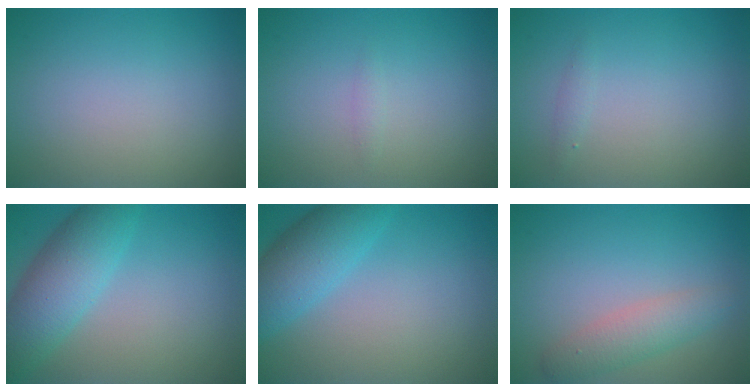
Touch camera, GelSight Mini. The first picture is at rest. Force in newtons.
{"total": 0.6, "press": 0.6, "slide": 0.0}
{"total": 0.6, "press": 0.6, "slide": 0.0}
{"total": 5.7, "press": 5.7, "slide": 0.2}
{"total": 5.0, "press": 5.0, "slide": 0.2}
{"total": 2.8, "press": 2.8, "slide": 0.1}